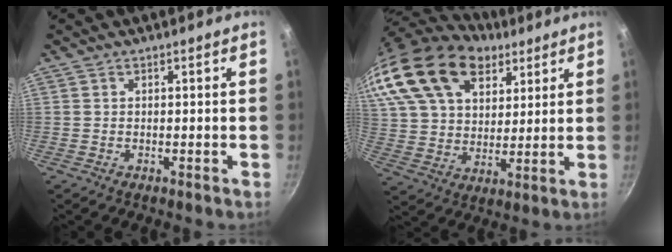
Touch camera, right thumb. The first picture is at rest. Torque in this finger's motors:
{"motor_torque": [0.67, 4.33, 0.66, -0.23, 0.32]}